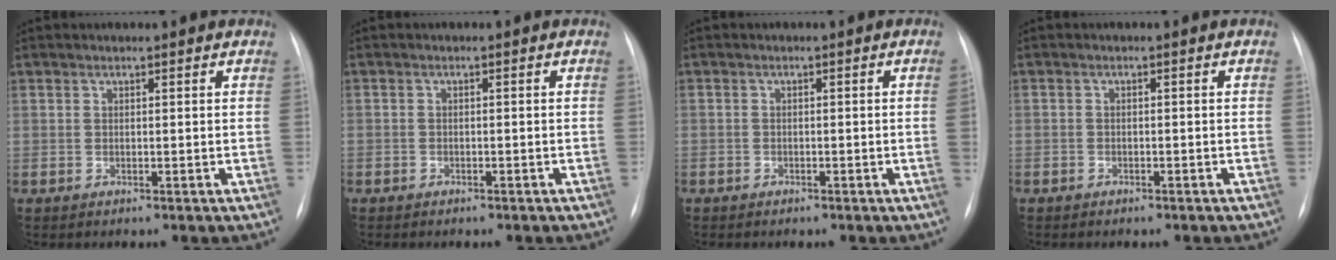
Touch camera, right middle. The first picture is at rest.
{"total": 1.6, "force": [-1.3, 0.8, 0.5], "torque": [-0.012, 0.001, -0.014]}
{"total": 0.9, "force": [-0.5, -0.3, 0.7], "torque": [-0.013, 0.005, -0.010]}
{"total": 1.9, "force": [-1.5, 1.0, 0.7], "torque": [-0.015, 0.002, -0.016]}